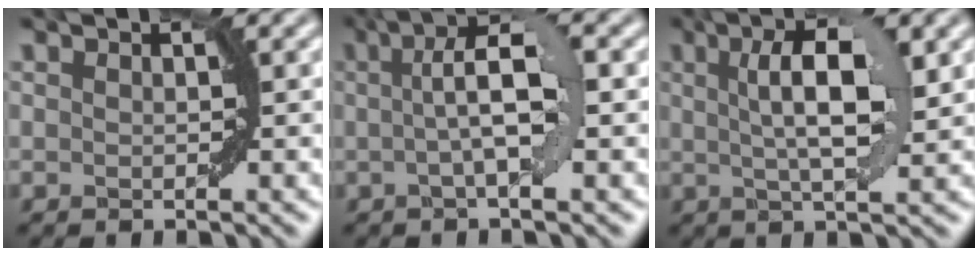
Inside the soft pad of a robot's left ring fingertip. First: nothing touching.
{"total": 5.2, "force": [0.6, 1.1, 5.1], "torque": [-0.085, 0.011, 0.005]}
{"total": 6.7, "force": [1.8, 1.8, 6.1], "torque": [-0.093, 0.009, 0.028]}